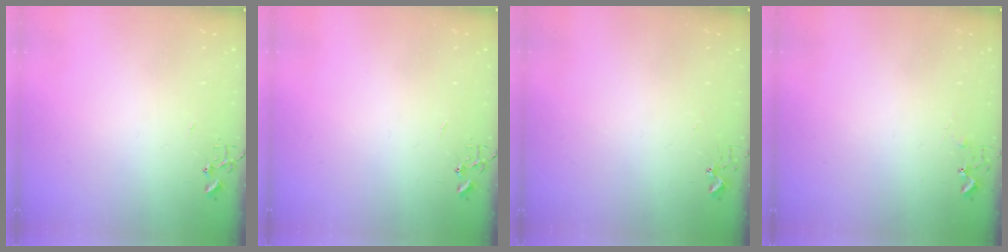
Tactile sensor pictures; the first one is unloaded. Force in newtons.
{"total": 0.0}
{"total": 2.7, "press": 2.7, "slide": 0.3}
{"total": 5.4, "press": 5.4, "slide": 0.7}